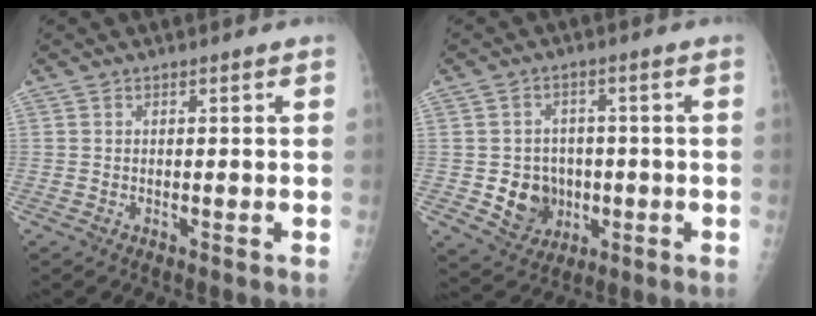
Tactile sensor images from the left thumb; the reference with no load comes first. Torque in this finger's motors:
{"motor_torque": [-0.34, 0.38, 0.15, 0.01, 0.03]}